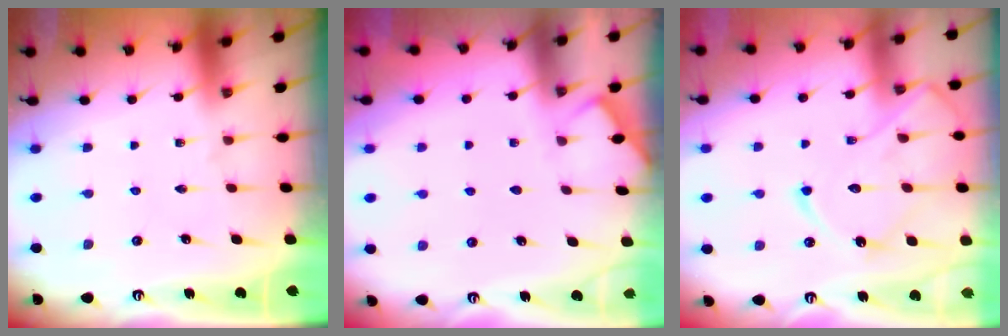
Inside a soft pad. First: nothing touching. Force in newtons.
{"total": 3.0, "press": 2.9, "slide": 0.5}
{"total": 14.0, "press": 13.9, "slide": 1.1}